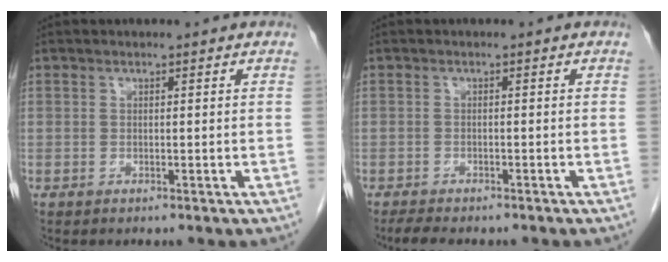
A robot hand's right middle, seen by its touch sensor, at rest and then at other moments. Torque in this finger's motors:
{"motor_torque": [0.48, -0.33, 0.01, 0.00]}